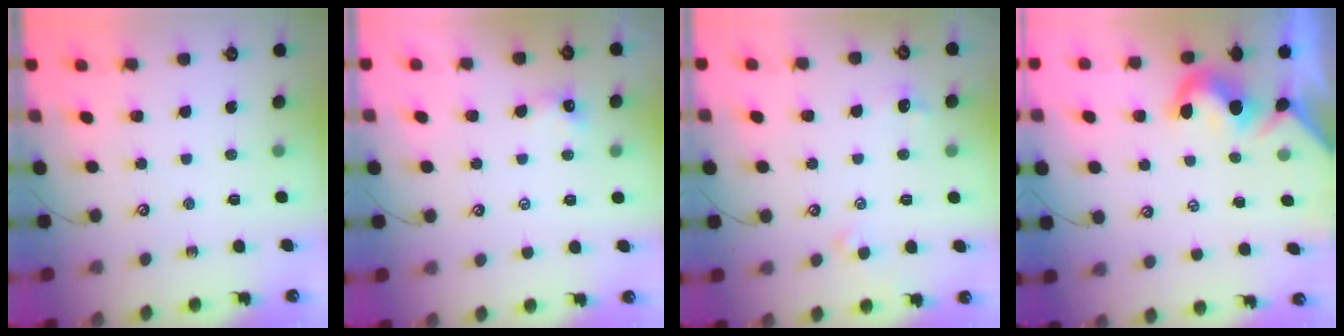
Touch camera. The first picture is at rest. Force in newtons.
{"total": 0.0}
{"total": 0.7, "press": 0.4, "slide": 0.5}
{"total": 1.9, "press": 1.8, "slide": 0.6}